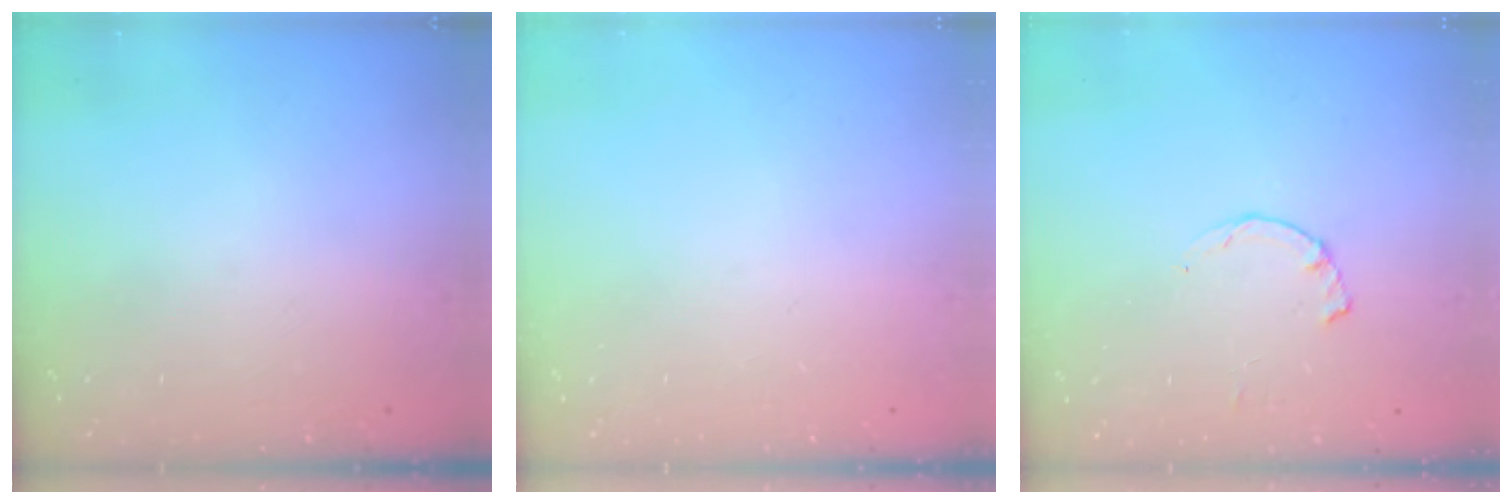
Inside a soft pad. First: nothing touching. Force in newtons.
{"total": 0.0}
{"total": 1.2, "press": 1.2, "slide": 0.3}